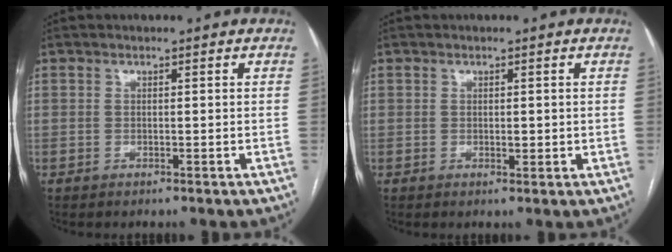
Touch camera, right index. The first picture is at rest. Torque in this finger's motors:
{"motor_torque": [-0.52, 1.01, -0.25, -0.03]}